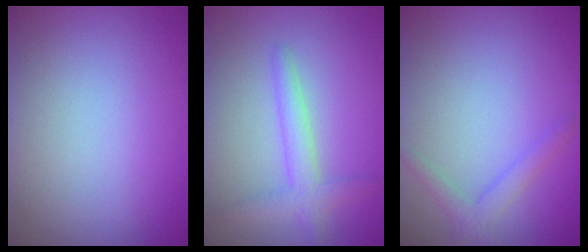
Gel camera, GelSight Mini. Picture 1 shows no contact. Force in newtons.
{"total": 2.7, "press": 2.6, "slide": 0.1}
{"total": 1.6, "press": 1.6, "slide": 0.1}